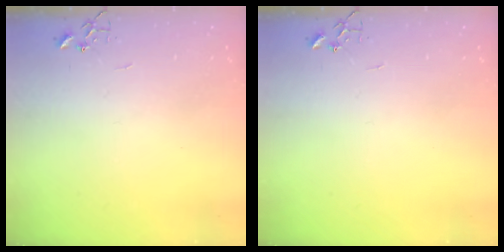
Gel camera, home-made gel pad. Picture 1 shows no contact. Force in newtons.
{"total": 0.0}